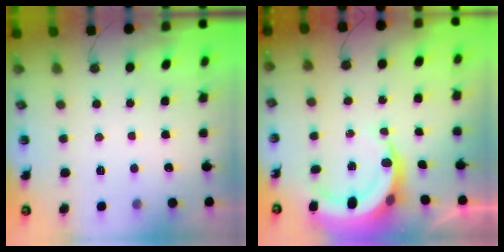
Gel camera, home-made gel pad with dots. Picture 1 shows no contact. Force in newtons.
{"total": 8.4, "press": 8.3, "slide": 1.3}